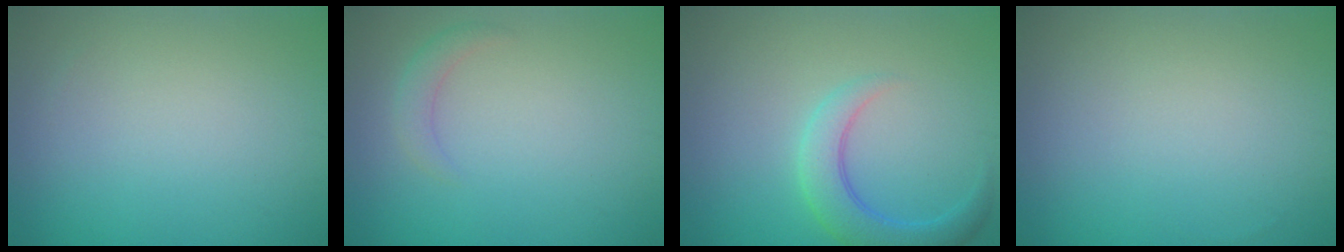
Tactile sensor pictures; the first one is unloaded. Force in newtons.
{"total": 1.3, "press": 1.3, "slide": 0.1}
{"total": 3.6, "press": 3.6, "slide": 0.4}
{"total": 0.0}